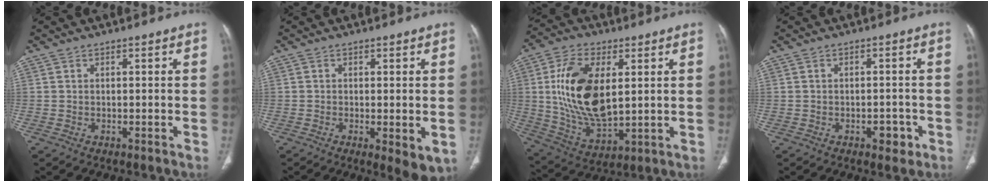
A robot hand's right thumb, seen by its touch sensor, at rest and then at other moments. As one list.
[{"total": 5.6, "force": [-1.3, 1.9, 5.1], "torque": [-0.074, -0.017, -0.017]}, {"total": 18.0, "force": [3.1, 9.5, 15.0], "torque": [-0.276, -0.015, 0.067]}, {"total": 3.2, "force": [-1.5, 1.9, 2.1], "torque": [-0.014, 0.008, -0.017]}]